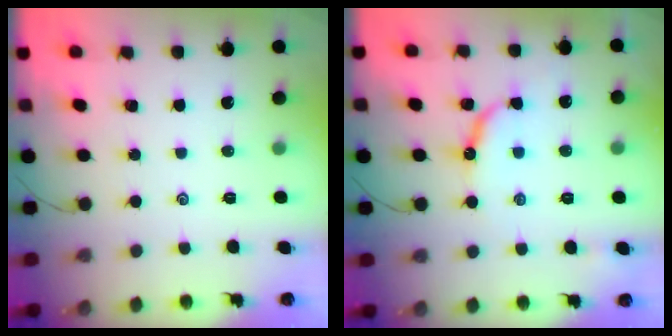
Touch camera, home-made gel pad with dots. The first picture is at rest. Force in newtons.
{"total": 8.7, "press": 8.7, "slide": 0.6}